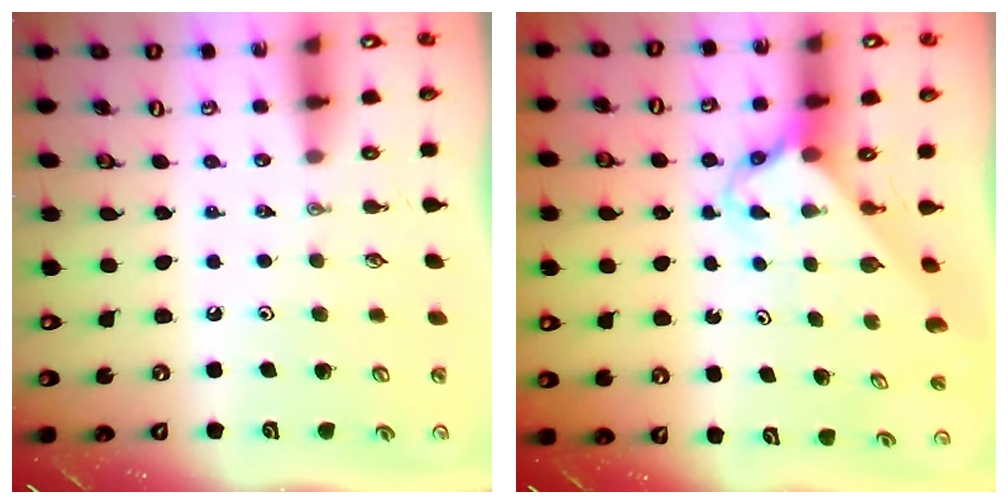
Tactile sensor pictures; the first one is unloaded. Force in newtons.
{"total": 2.9, "press": 2.9, "slide": 0.3}